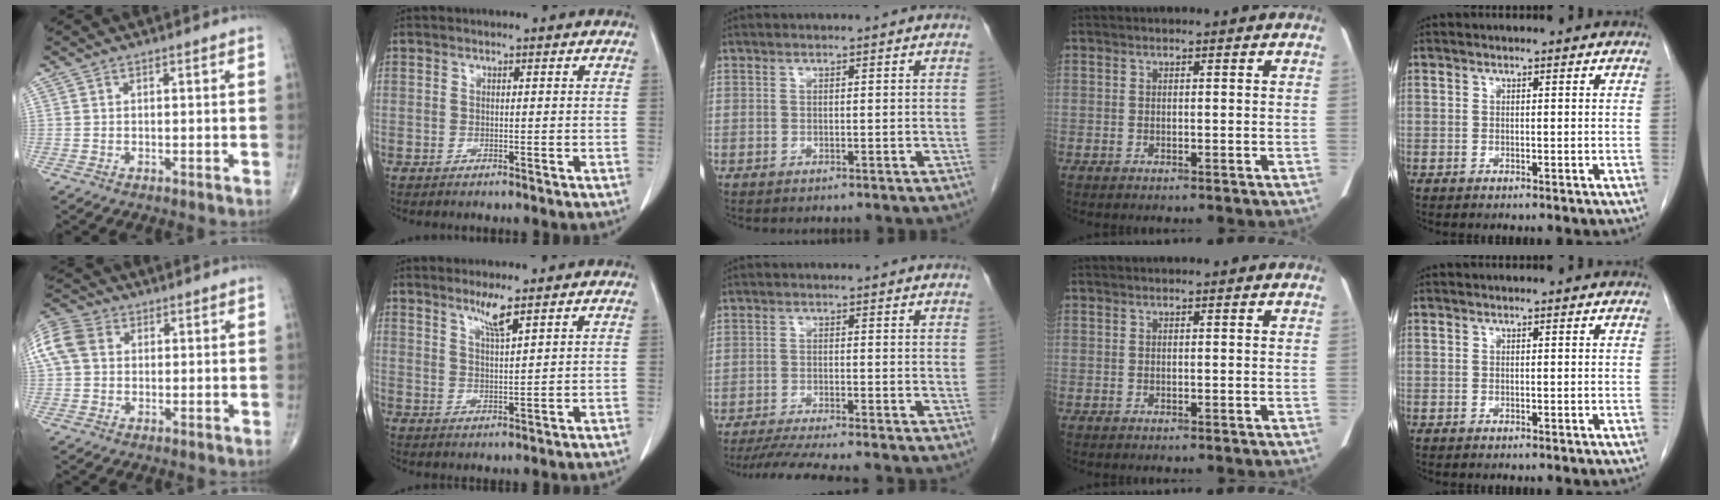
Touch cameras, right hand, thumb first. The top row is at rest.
{"thumb": {"total": 11.3, "force": [2.5, 9.0, 6.4], "torque": [-0.155, 0.029, 0.042]}, "index": {"total": 3.5, "force": [2.5, -0.3, 2.4], "torque": [-0.049, -0.006, 0.051]}, "middle": {"total": 9.6, "force": [-8.4, 0.1, 4.5], "torque": [-0.062, -0.017, -0.132]}}